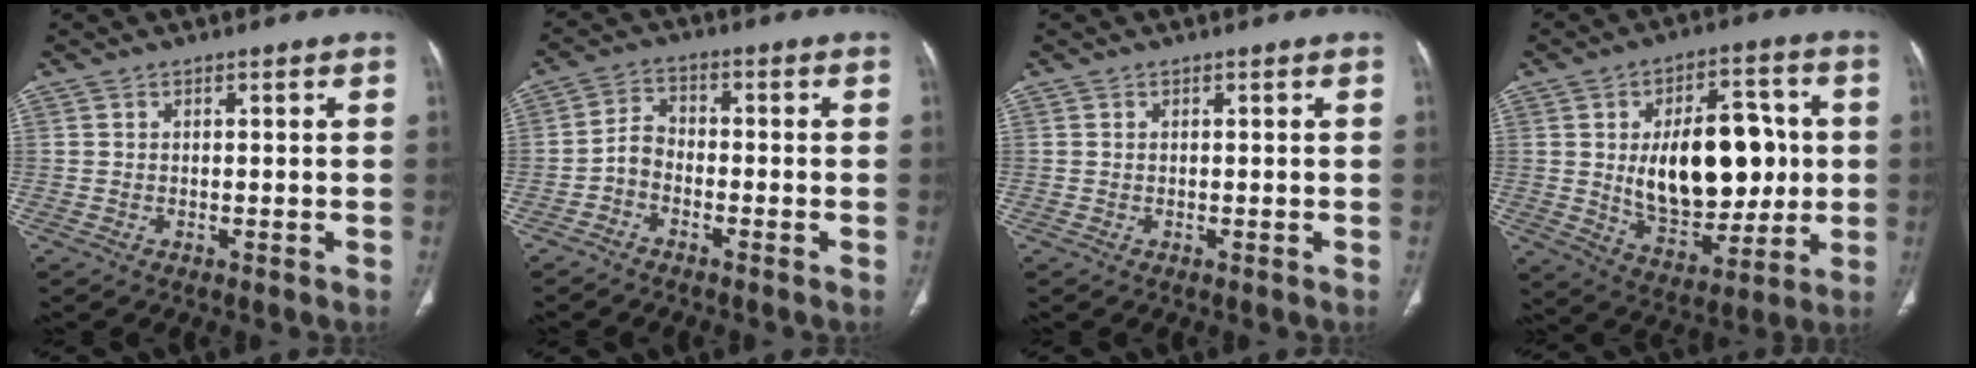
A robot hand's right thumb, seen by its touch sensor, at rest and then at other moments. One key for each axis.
{"total": 3.9, "fx": -2.0, "fy": 2.5, "fz": 2.1, "tx": -0.032, "ty": 0.022, "tz": -0.049}
{"total": 0.0}
{"total": 20.9, "fx": 1.1, "fy": 12.0, "fz": 17.0, "tx": -0.213, "ty": 0.003, "tz": 0.030}